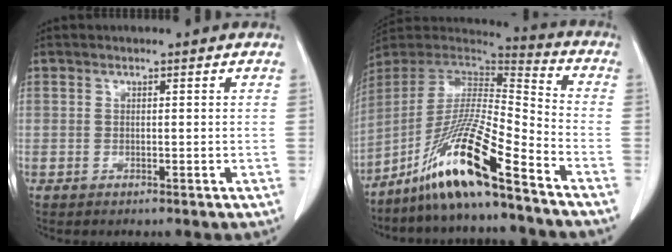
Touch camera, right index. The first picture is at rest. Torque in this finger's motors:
{"motor_torque": [1.49, -0.65, 0.50, 0.21]}